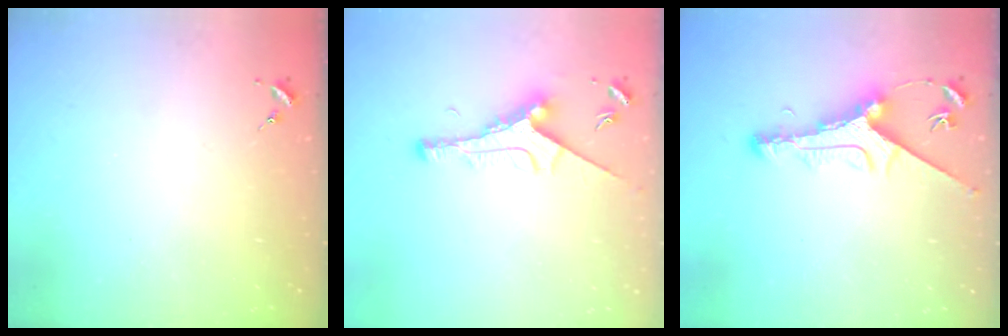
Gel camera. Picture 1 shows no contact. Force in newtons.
{"total": 9.2, "press": 9.2, "slide": 0.9}
{"total": 10.3, "press": 10.3, "slide": 1.0}